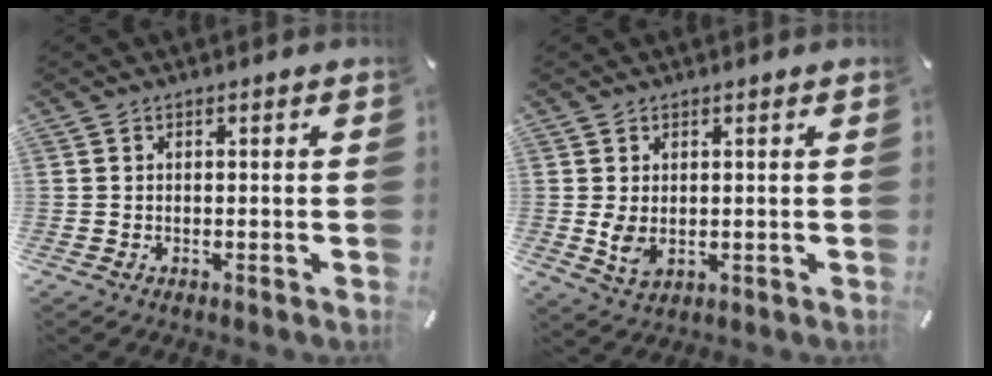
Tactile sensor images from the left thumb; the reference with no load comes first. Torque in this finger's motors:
{"motor_torque": [0.43, 1.35, 0.44, -0.22, 0.16]}